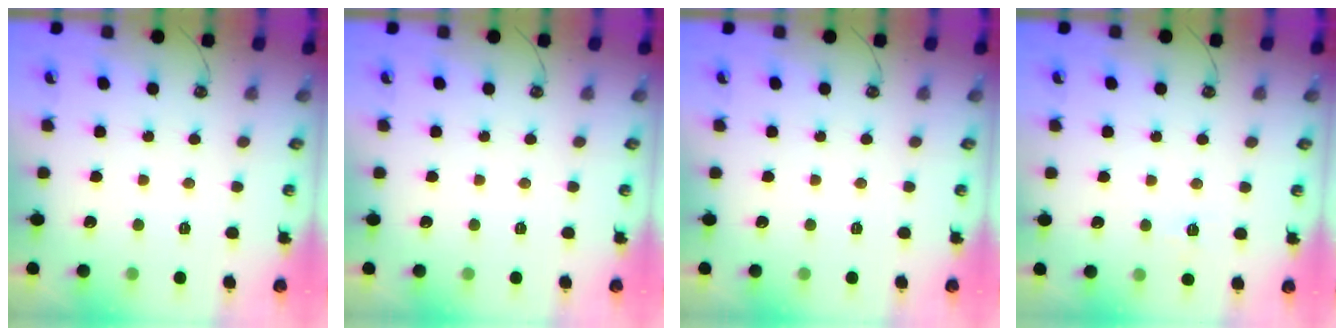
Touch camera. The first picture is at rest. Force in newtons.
{"total": 0.0}
{"total": 0.0}
{"total": 2.8, "press": 2.8, "slide": 0.3}